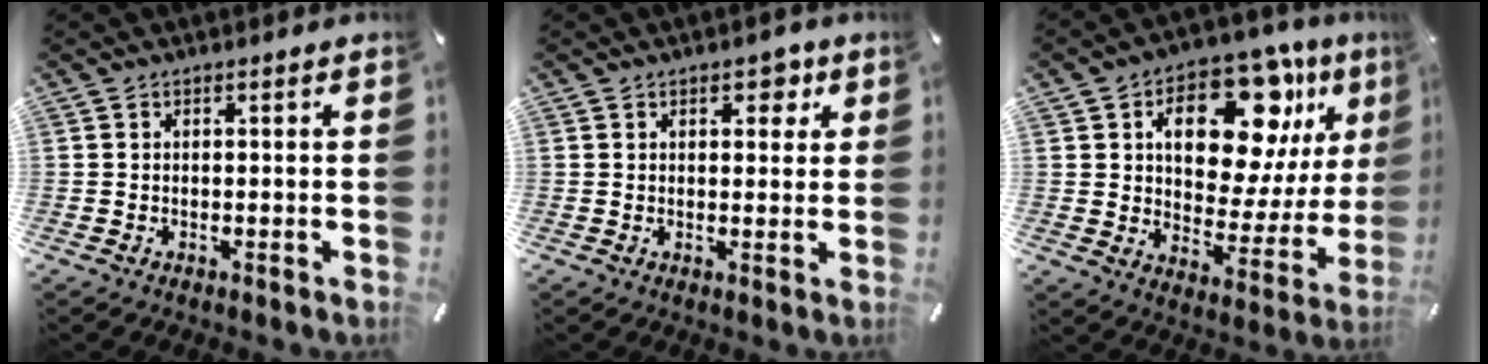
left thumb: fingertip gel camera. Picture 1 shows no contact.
{"total": 4.0, "force": [1.9, 2.5, 2.5], "torque": [-0.014, -0.007, 0.023]}
{"total": 18.6, "force": [9.5, 10.2, 12.3], "torque": [-0.176, -0.051, 0.157]}